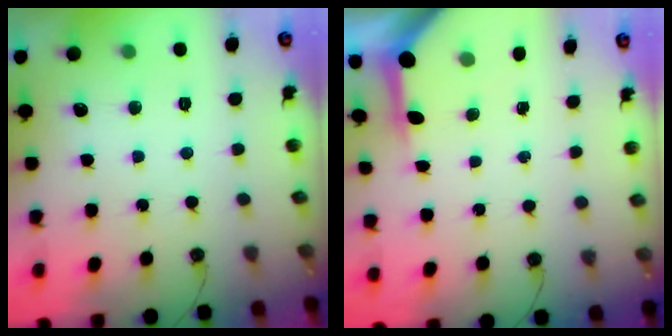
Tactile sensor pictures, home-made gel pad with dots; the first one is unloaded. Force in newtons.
{"total": 5.3, "press": 5.3, "slide": 0.4}